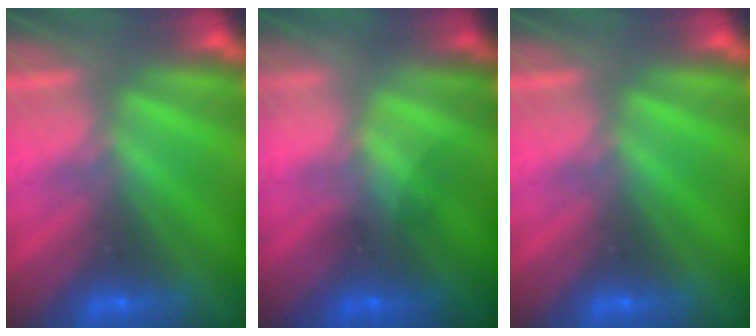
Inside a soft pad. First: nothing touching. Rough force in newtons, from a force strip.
{"total": 1.6}
{"total": 0.0}